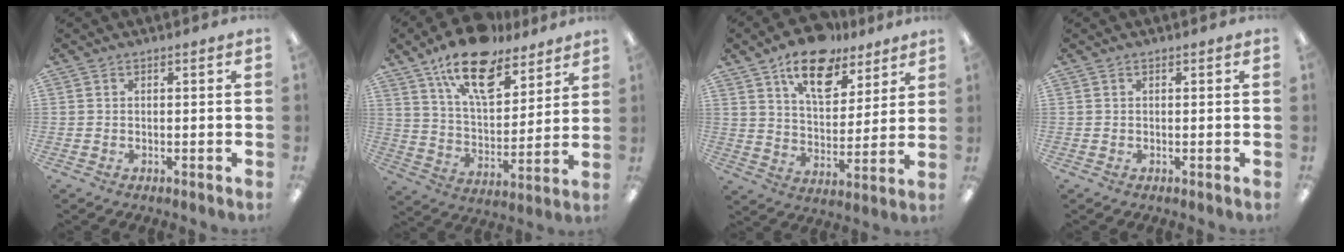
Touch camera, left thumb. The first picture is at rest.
{"total": 18.3, "force": [12.9, 8.4, 9.9], "torque": [-0.163, -0.067, 0.224]}
{"total": 15.7, "force": [10.8, 8.0, 8.1], "torque": [-0.118, -0.056, 0.189]}
{"total": 0.0}